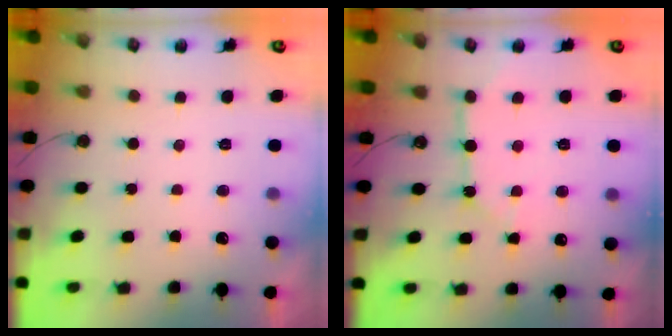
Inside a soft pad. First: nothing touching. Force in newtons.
{"total": 7.8, "press": 7.8, "slide": 0.7}